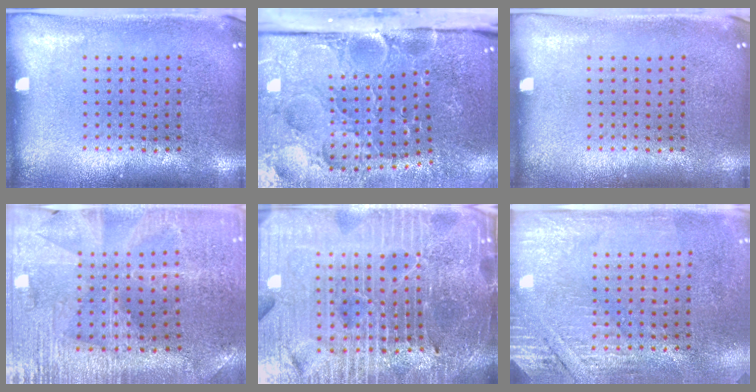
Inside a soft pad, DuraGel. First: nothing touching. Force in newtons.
{"total": 5.3, "press": 4.2, "slide": 3.3}
{"total": 0.0}
{"total": 1.7, "press": 1.7, "slide": 0.3}
{"total": 6.6, "press": 5.8, "slide": 3.0}
{"total": 2.8, "press": 2.5, "slide": 1.2}